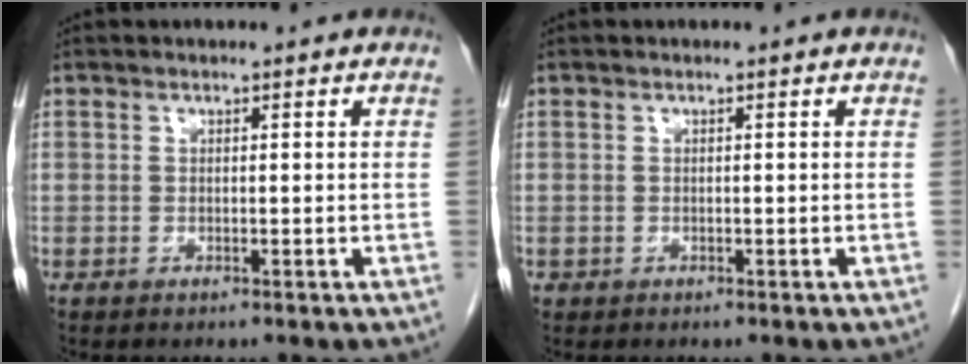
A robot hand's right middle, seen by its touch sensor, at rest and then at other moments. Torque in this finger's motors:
{"motor_torque": [0.00, 0.02, -0.01, -0.01]}